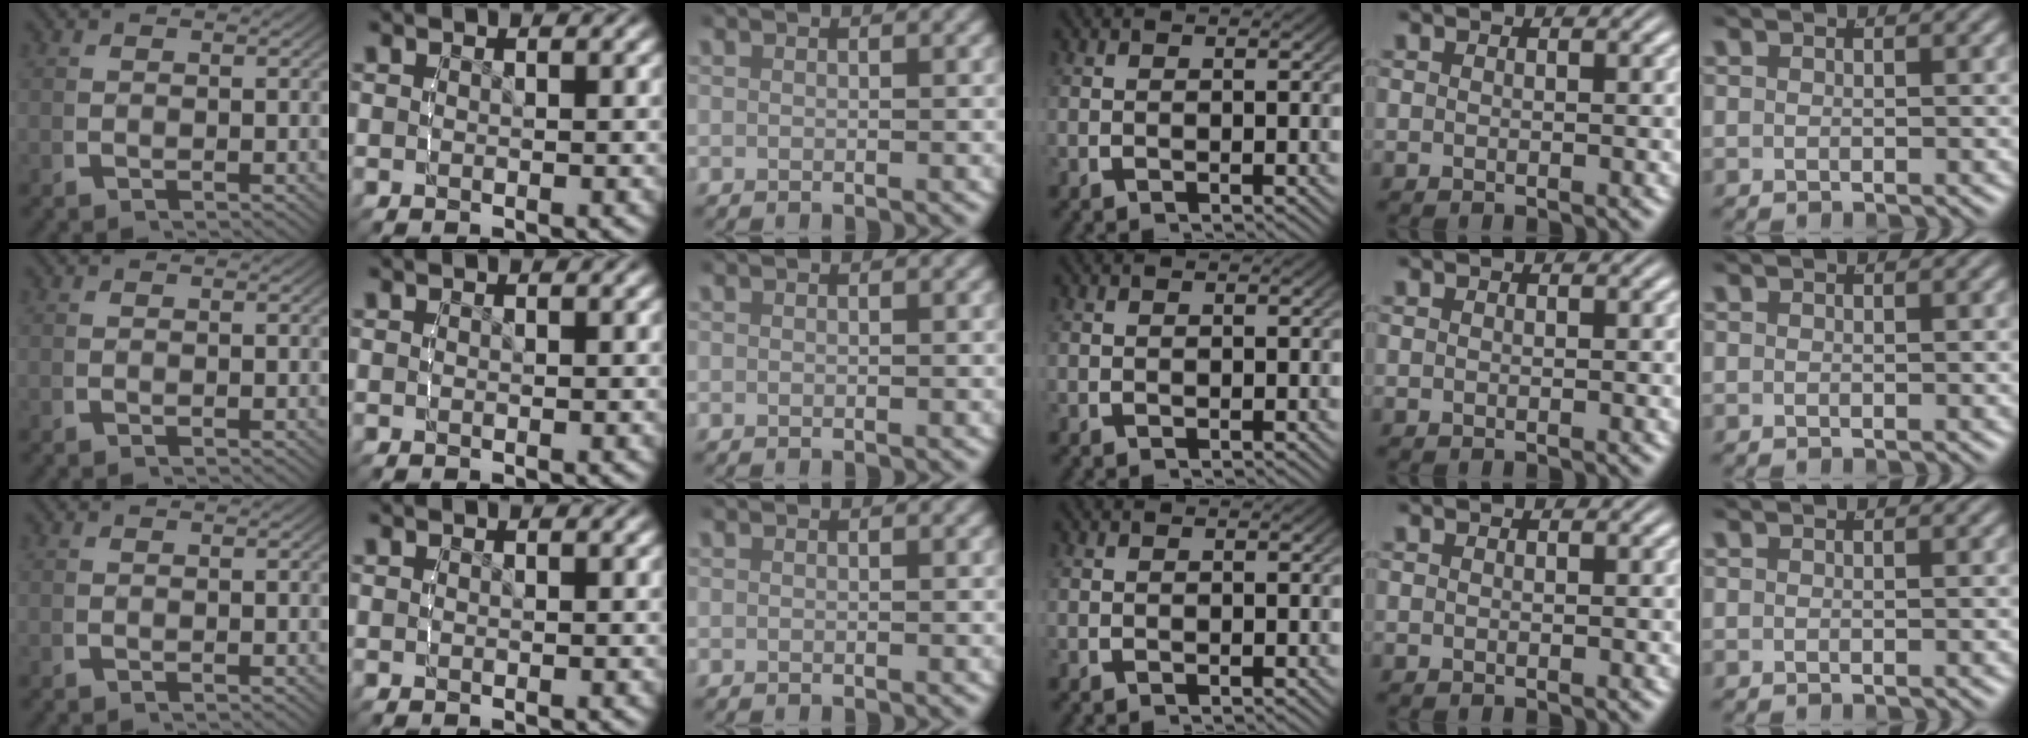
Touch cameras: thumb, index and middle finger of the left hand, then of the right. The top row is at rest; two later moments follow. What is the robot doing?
{"motion": "lift_and_place", "object": "bottle"}